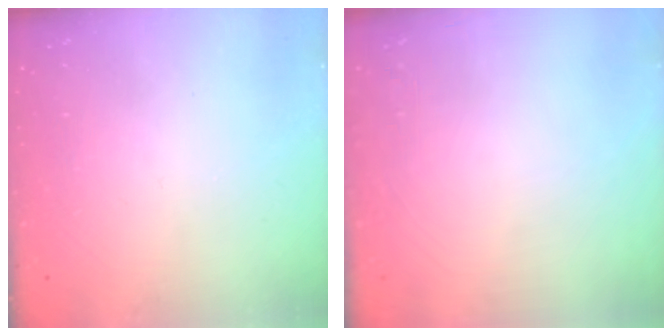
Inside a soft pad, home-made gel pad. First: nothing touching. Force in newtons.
{"total": 0.0}